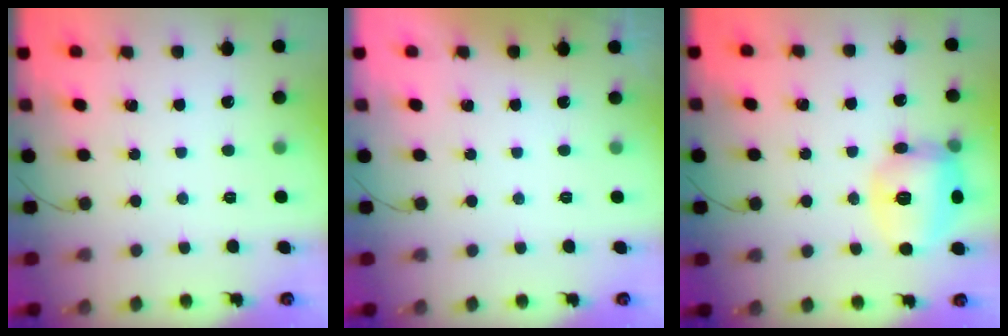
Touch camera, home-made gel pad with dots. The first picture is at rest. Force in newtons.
{"total": 0.0}
{"total": 15.6, "press": 15.5, "slide": 1.3}